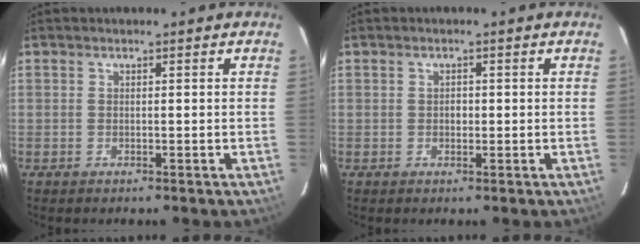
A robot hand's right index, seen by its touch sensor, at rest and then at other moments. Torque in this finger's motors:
{"motor_torque": [0.25, 0.03, 0.15, 0.03]}